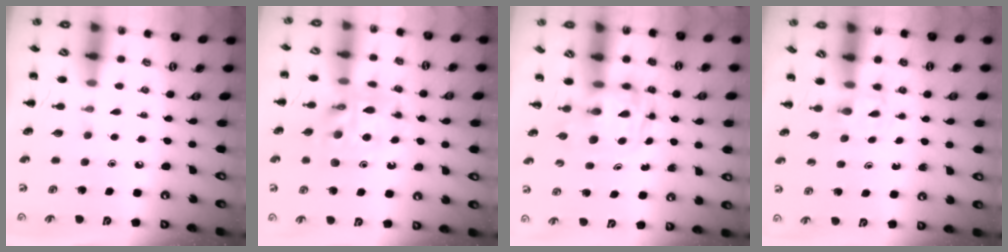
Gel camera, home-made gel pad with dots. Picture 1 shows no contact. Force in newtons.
{"total": 12.0, "press": 11.6, "slide": 3.2}
{"total": 2.6, "press": 2.6, "slide": 0.2}
{"total": 2.2, "press": 1.9, "slide": 1.1}